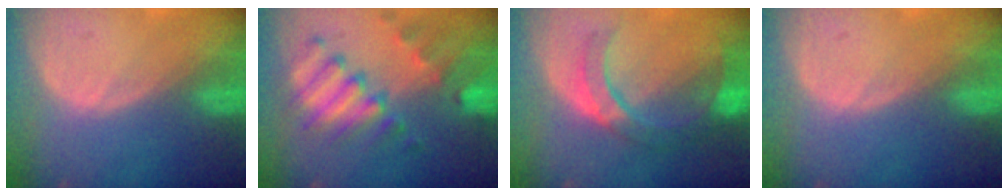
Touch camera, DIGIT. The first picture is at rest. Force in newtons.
{"total": 10.1, "press": 8.9, "slide": 4.8}
{"total": 7.7, "press": 7.6, "slide": 1.2}
{"total": 0.0}